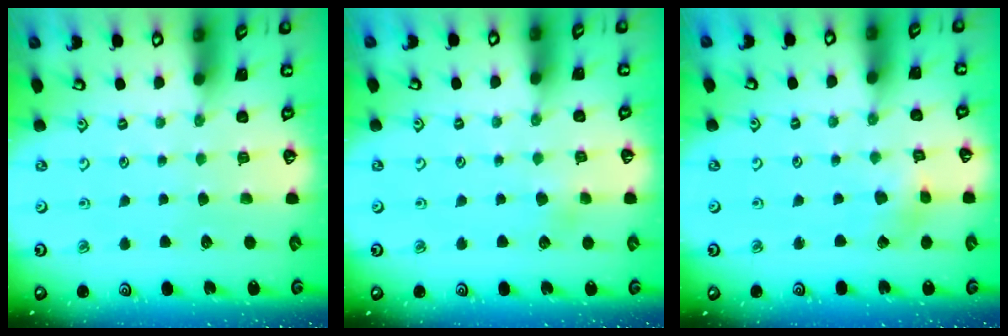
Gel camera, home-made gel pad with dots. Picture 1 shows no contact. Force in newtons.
{"total": 3.6, "press": 3.5, "slide": 0.5}
{"total": 2.8, "press": 2.8, "slide": 0.3}